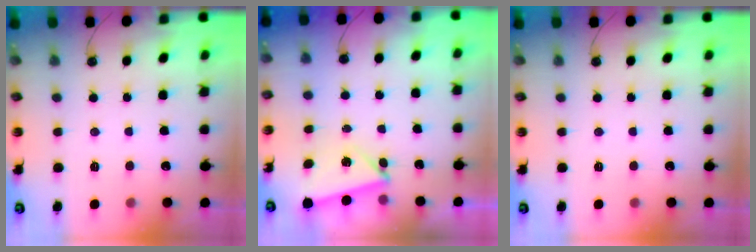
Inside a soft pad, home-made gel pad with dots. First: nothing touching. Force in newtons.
{"total": 4.4, "press": 4.2, "slide": 1.1}
{"total": 0.0}